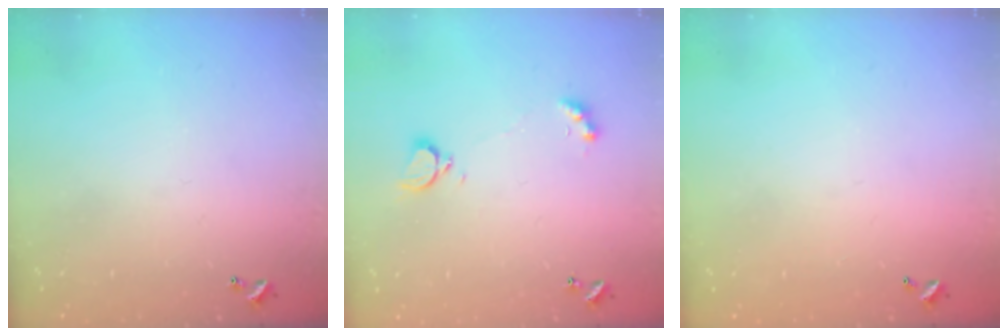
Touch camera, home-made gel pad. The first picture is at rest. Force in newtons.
{"total": 2.5, "press": 2.4, "slide": 0.7}
{"total": 2.7, "press": 2.7, "slide": 0.1}